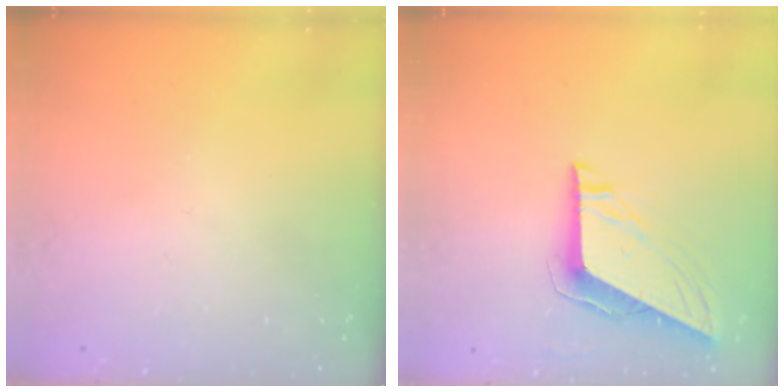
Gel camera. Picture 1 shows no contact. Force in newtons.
{"total": 8.9, "press": 8.8, "slide": 1.2}